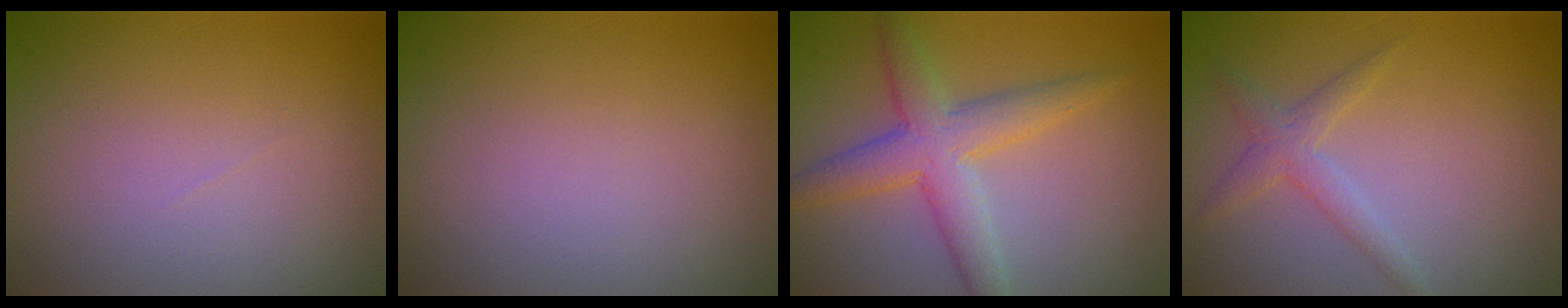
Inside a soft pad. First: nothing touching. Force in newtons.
{"total": 0.0}
{"total": 4.6, "press": 4.6, "slide": 0.1}
{"total": 2.0, "press": 2.0, "slide": 0.0}